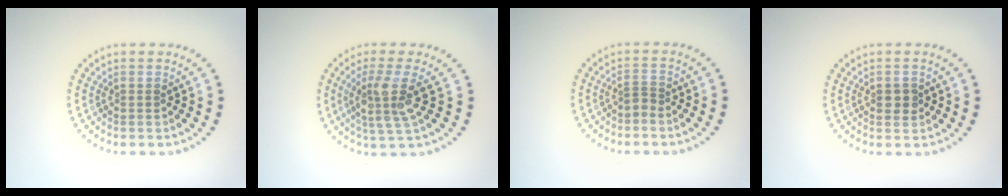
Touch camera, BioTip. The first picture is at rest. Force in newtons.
{"total": 3.8, "press": 3.0, "slide": 2.3}
{"total": 0.9, "press": 0.5, "slide": 0.7}
{"total": 1.5, "press": 1.5, "slide": 0.0}